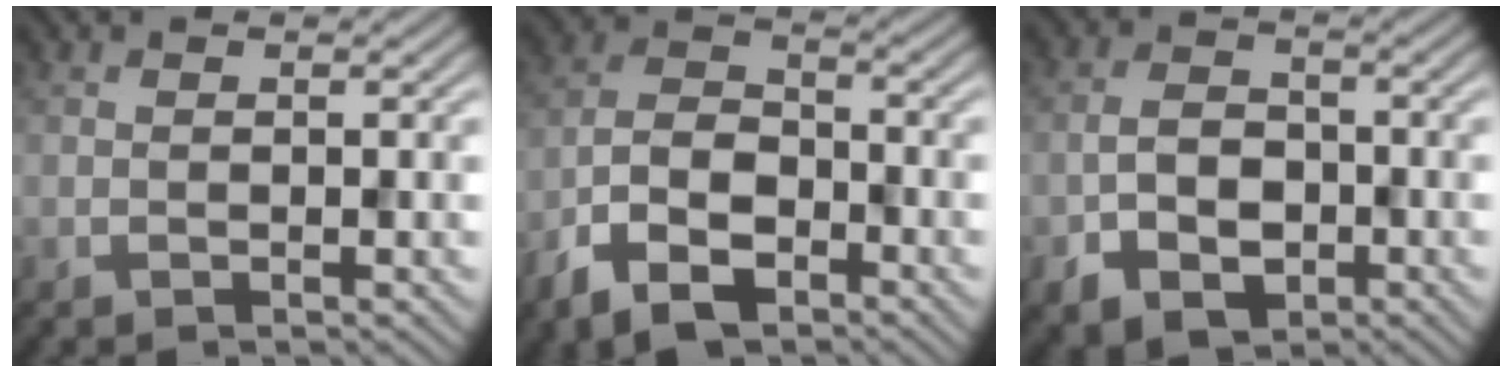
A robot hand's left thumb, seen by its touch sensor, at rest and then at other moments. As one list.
[{"total": 8.8, "force": [-5.5, 4.5, 5.3], "torque": [-0.113, -0.011, -0.118]}, {"total": 5.5, "force": [-2.4, 3.8, 3.2], "torque": [-0.065, -0.006, -0.048]}]